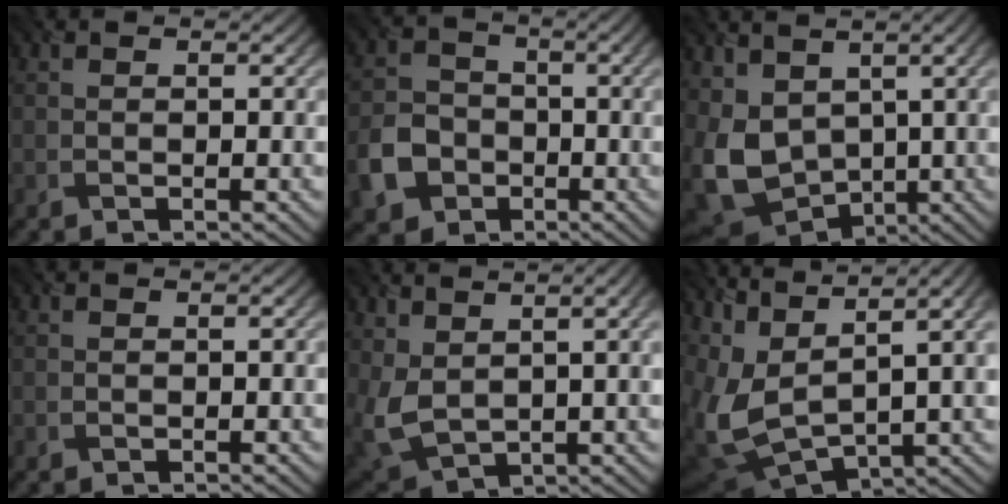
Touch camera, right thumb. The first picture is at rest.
{"total": 6.4, "force": [-2.7, 5.0, 3.0], "torque": [-0.073, -0.009, -0.061]}
{"total": 11.2, "force": [1.6, 7.2, 8.4], "torque": [-0.228, -0.018, 0.041]}
{"total": 0.0}
{"total": 9.2, "force": [2.8, 4.4, 7.6], "torque": [-0.196, -0.009, 0.061]}
{"total": 14.4, "force": [4.0, 5.2, 12.8], "torque": [-0.288, 0.003, 0.097]}